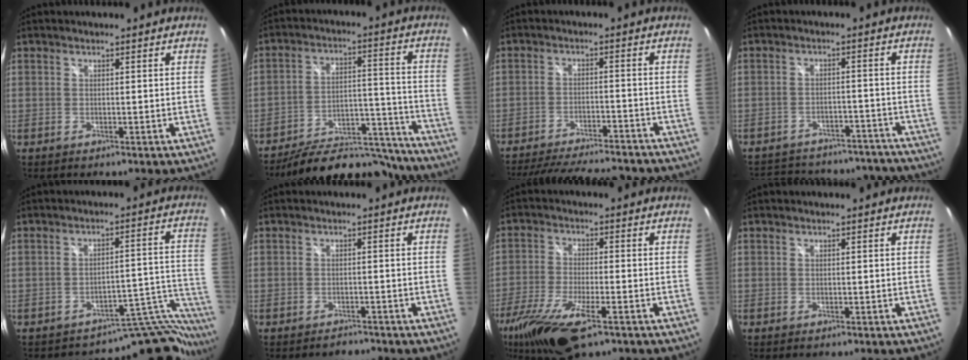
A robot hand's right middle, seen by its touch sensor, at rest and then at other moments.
{"total": 19.5, "force": [-17.4, 6.3, 6.2], "torque": [-0.094, 0.036, -0.220]}
{"total": 21.6, "force": [-18.8, 5.0, 9.4], "torque": [-0.183, -0.012, -0.257]}
{"total": 21.6, "force": [-18.9, 8.0, 6.7], "torque": [-0.140, 0.040, -0.224]}
{"total": 13.6, "force": [-13.2, 3.2, 0.9], "torque": [0.031, 0.063, -0.179]}
{"total": 1.7, "force": [-1.5, 0.7, 0.0], "torque": [0.000, 0.002, -0.020]}
{"total": 14.5, "force": [-8.7, 4.3, 10.7], "torque": [-0.237, -0.049, -0.168]}
{"total": 0.0}